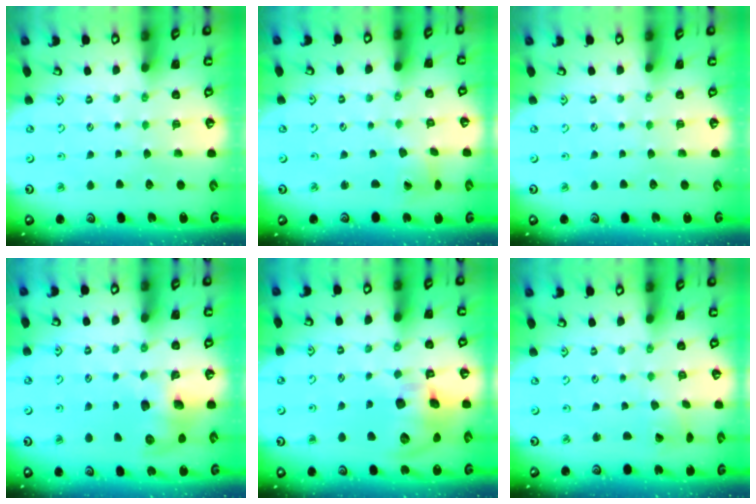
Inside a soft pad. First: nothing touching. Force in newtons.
{"total": 2.2, "press": 2.2, "slide": 0.3}
{"total": 0.0}
{"total": 9.7, "press": 9.6, "slide": 1.3}
{"total": 16.8, "press": 16.7, "slide": 2.3}
{"total": 1.8, "press": 1.8, "slide": 0.4}